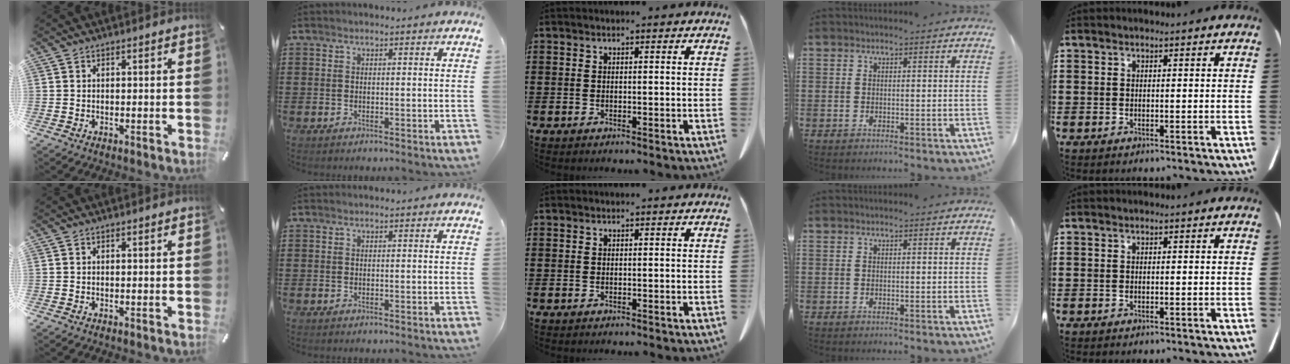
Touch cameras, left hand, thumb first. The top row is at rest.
{}